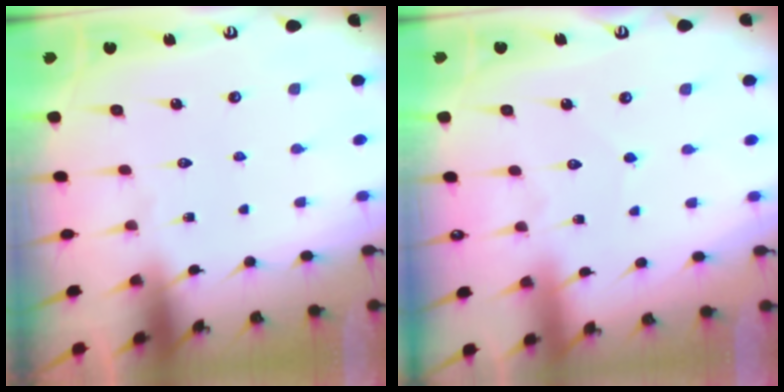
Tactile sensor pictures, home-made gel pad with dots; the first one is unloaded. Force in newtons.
{"total": 2.8, "press": 2.8, "slide": 0.3}